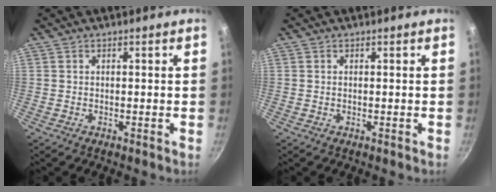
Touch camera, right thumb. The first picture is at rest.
{"total": 0.0}